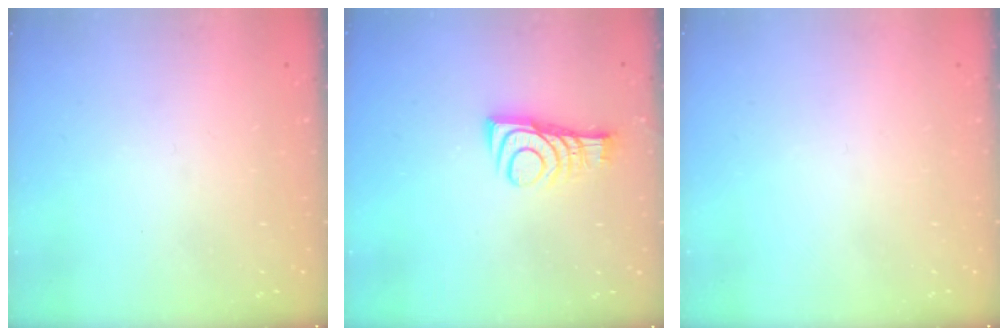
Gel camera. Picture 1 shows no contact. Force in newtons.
{"total": 10.8, "press": 10.8, "slide": 0.4}
{"total": 1.6, "press": 1.6, "slide": 0.1}